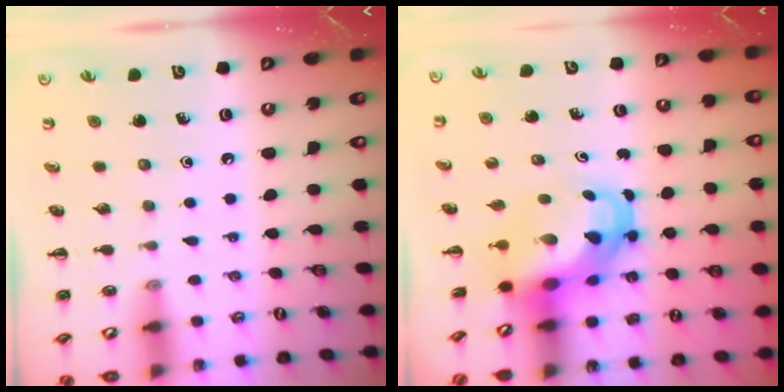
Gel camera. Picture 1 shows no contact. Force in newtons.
{"total": 6.8, "press": 6.7, "slide": 1.1}